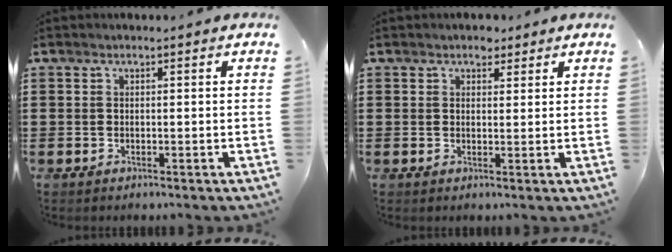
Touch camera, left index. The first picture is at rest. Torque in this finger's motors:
{"motor_torque": [0.30, -0.24, 0.20, 0.03]}